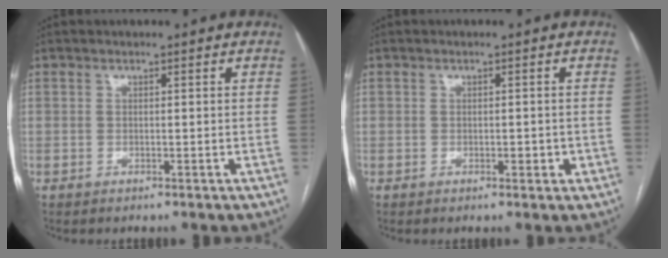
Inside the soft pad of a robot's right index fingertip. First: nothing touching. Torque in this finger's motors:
{"motor_torque": [0.02, 0.07, 0.08, 0.03]}